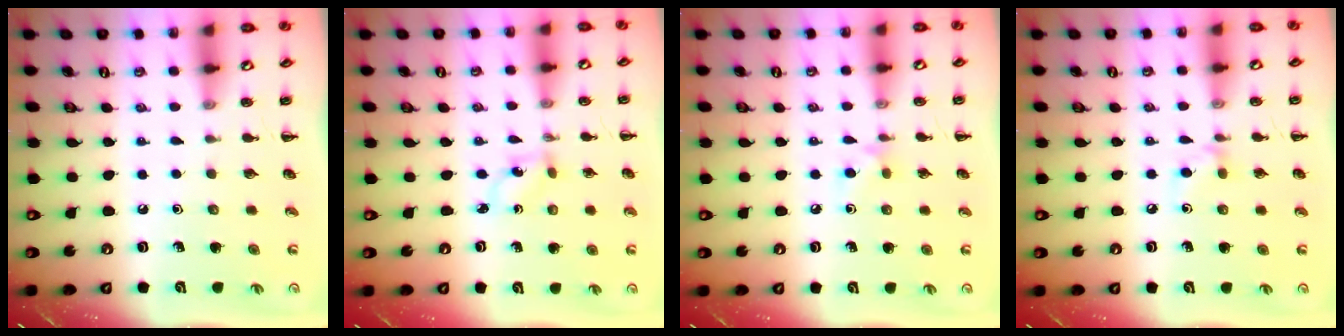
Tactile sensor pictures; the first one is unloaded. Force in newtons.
{"total": 1.4, "press": 1.2, "slide": 0.6}
{"total": 5.1, "press": 4.8, "slide": 1.8}
{"total": 6.1, "press": 5.8, "slide": 2.0}